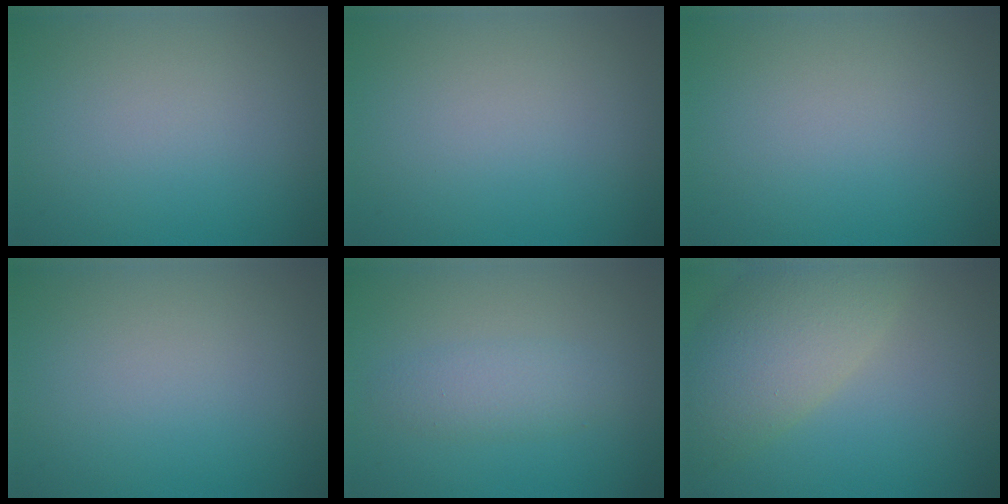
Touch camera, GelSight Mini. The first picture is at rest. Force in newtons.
{"total": 0.0}
{"total": 0.0}
{"total": 0.0}
{"total": 2.3, "press": 2.3, "slide": 0.1}
{"total": 6.8, "press": 6.8, "slide": 0.6}